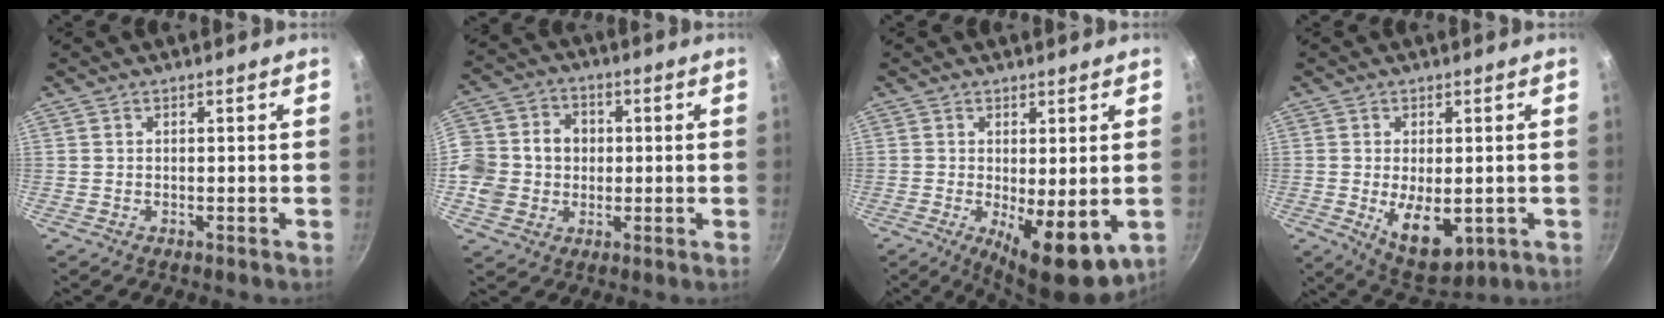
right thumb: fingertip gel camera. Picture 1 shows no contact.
{"total": 15.0, "force": [-0.4, 13.0, 7.5], "torque": [-0.144, 0.030, -0.004]}
{"total": 11.6, "force": [-3.2, 4.2, 10.4], "torque": [-0.144, -0.024, -0.032]}
{"total": 9.8, "force": [-2.1, 5.2, 8.1], "torque": [-0.114, -0.012, -0.017]}